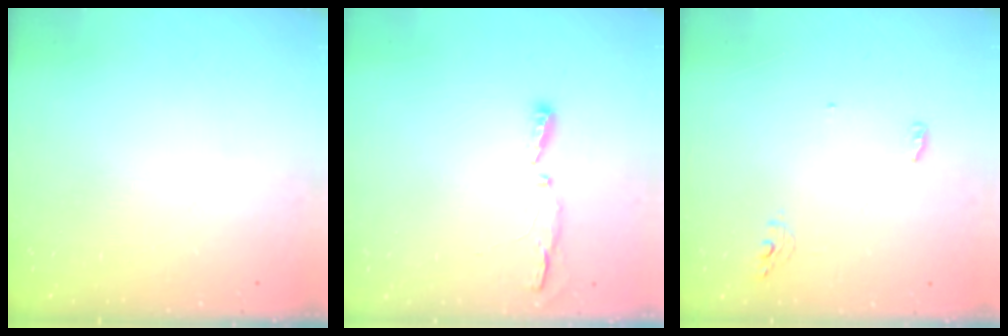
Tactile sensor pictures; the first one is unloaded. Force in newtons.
{"total": 3.5, "press": 3.4, "slide": 0.8}
{"total": 4.1, "press": 4.0, "slide": 0.9}